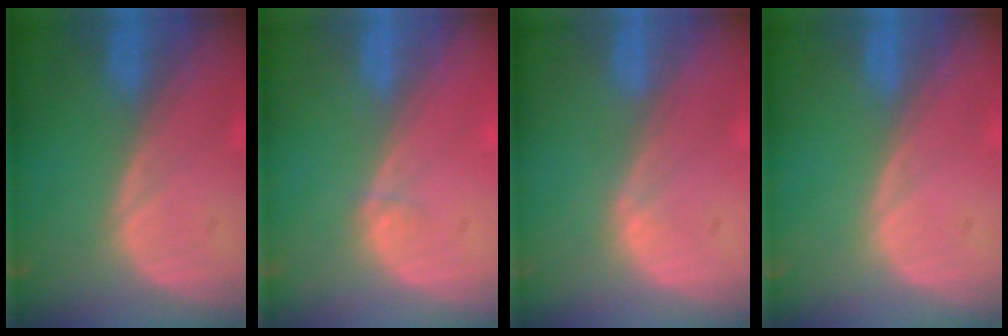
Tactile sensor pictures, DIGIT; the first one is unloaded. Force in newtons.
{"total": 0.5, "press": 0.5, "slide": 0.2}
{"total": 0.7, "press": 0.7, "slide": 0.3}
{"total": 0.0}